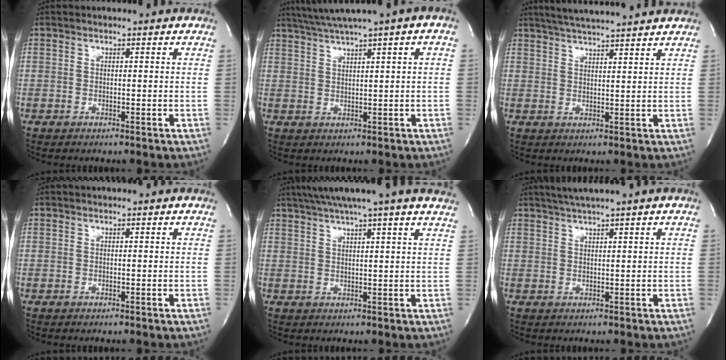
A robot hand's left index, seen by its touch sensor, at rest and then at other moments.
{"total": 6.9, "force": [4.2, -0.4, 5.5], "torque": [-0.095, 0.028, 0.072]}
{"total": 10.6, "force": [9.6, -0.3, 4.6], "torque": [-0.082, 0.022, 0.137]}
{"total": 0.0}
{"total": 16.4, "force": [14.0, -0.9, 8.6], "torque": [-0.146, 0.015, 0.176]}
{"total": 4.0, "force": [2.9, -1.0, 2.5], "torque": [-0.046, 0.012, 0.055]}